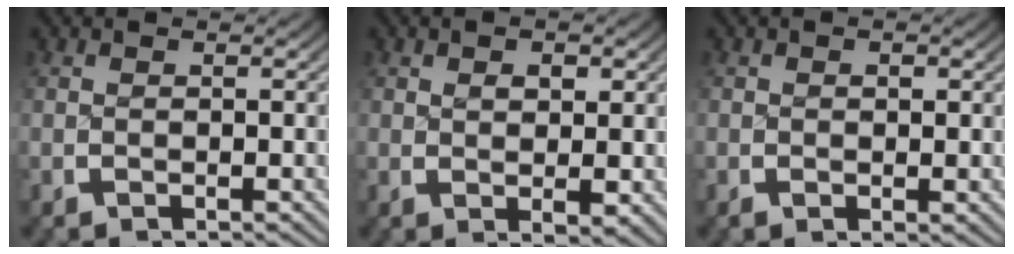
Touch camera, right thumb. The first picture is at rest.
{"total": 2.5, "force": [0.6, 1.3, 2.1], "torque": [-0.027, -0.007, 0.014]}
{"total": 1.0, "force": [0.1, 0.6, 0.8], "torque": [-0.011, -0.002, 0.003]}